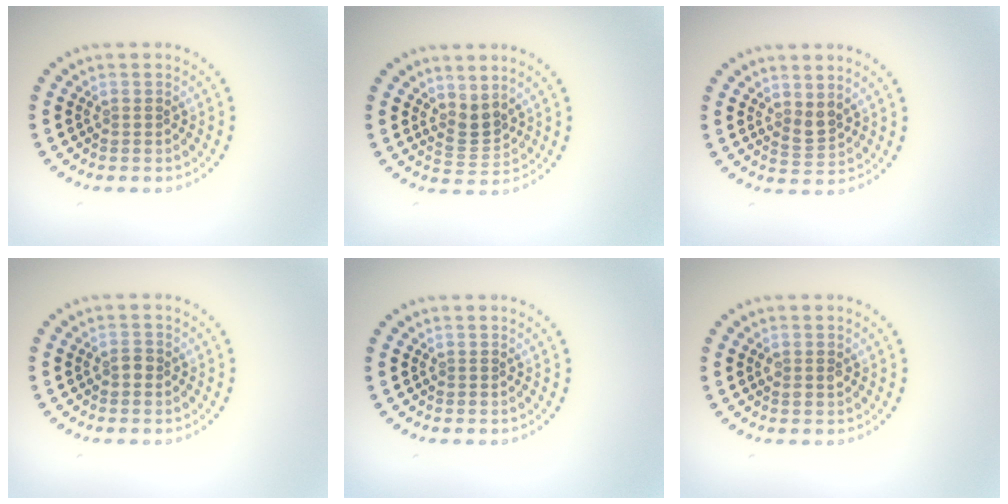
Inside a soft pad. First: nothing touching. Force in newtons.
{"total": 2.2, "press": 1.6, "slide": 1.6}
{"total": 1.6, "press": 1.3, "slide": 1.0}
{"total": 0.8, "press": 0.8, "slide": 0.0}
{"total": 0.0}
{"total": 1.1, "press": 1.1, "slide": 0.2}